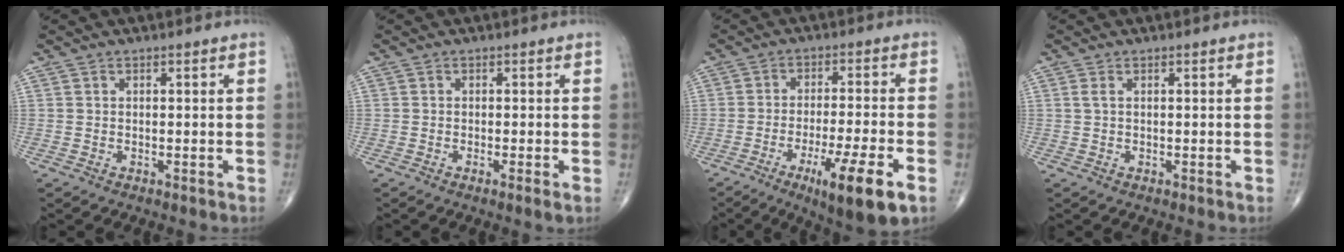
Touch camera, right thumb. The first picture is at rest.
{"total": 1.4, "force": [-0.5, 0.0, 1.3], "torque": [-0.030, -0.005, -0.012]}
{"total": 12.8, "force": [-6.0, 1.8, 11.1], "torque": [-0.186, 0.004, -0.091]}
{"total": 0.8, "force": [0.2, 0.3, 0.8], "torque": [-0.025, 0.005, 0.004]}